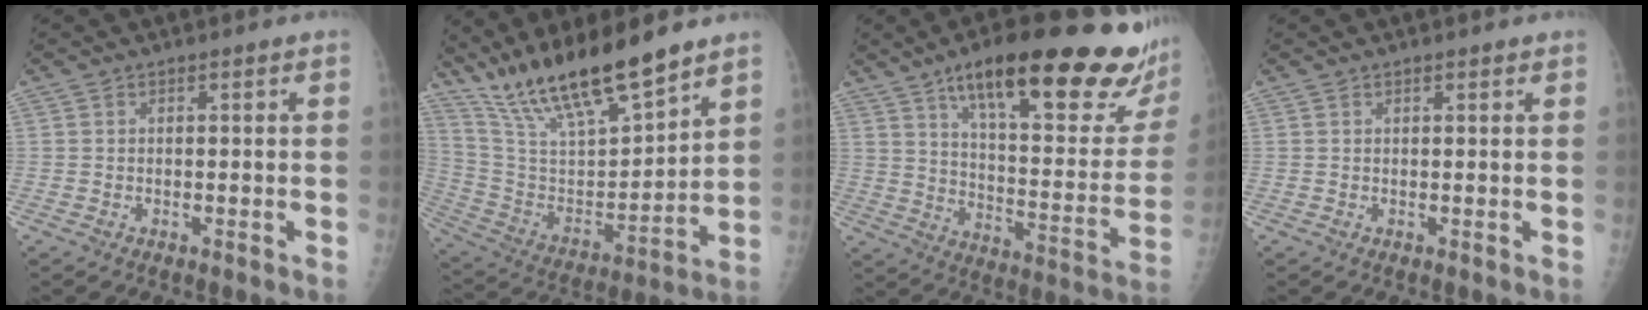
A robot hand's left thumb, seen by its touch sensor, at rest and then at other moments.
{"total": 20.2, "force": [16.0, 4.0, 11.7], "torque": [-0.189, -0.071, 0.304]}
{"total": 31.1, "force": [19.8, 7.9, 22.7], "torque": [-0.282, -0.056, 0.288]}
{"total": 0.6, "force": [0.5, 0.3, 0.2], "torque": [-0.003, -0.003, 0.006]}